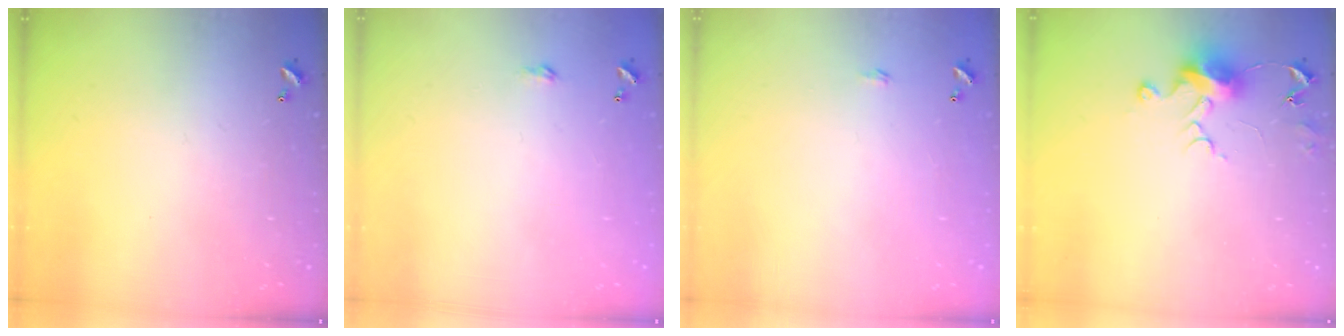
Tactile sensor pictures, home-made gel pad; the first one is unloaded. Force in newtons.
{"total": 1.8, "press": 1.8, "slide": 0.3}
{"total": 0.6, "press": 0.6, "slide": 0.2}
{"total": 7.7, "press": 7.7, "slide": 0.4}